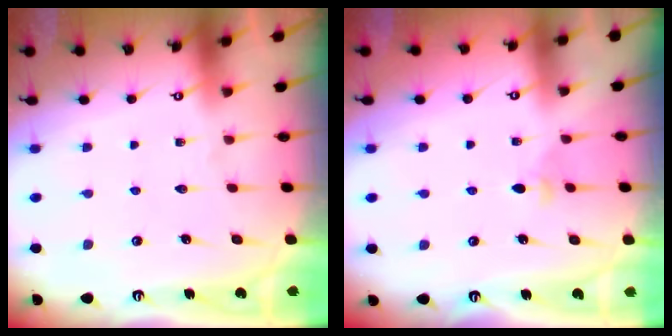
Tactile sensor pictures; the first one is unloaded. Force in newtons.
{"total": 2.8, "press": 2.7, "slide": 0.8}